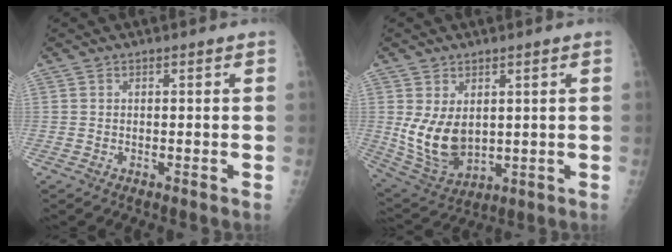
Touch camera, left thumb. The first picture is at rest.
{"total": 10.3, "force": [1.3, 6.7, 7.7], "torque": [-0.126, -0.020, 0.049]}